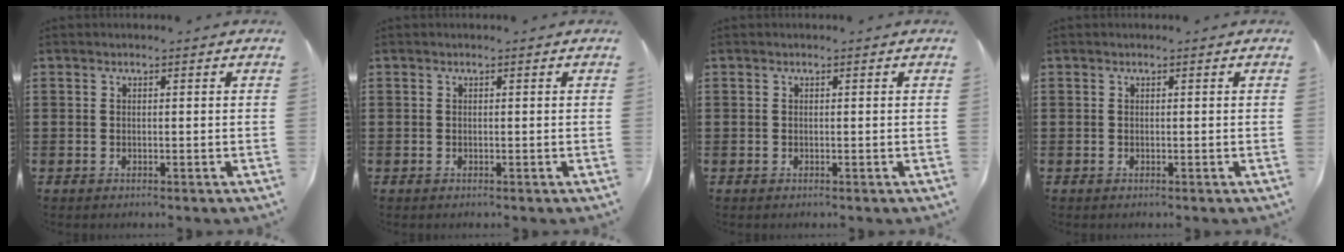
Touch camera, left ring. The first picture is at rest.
{"total": 0.0}
{"total": 0.0}
{"total": 0.0}